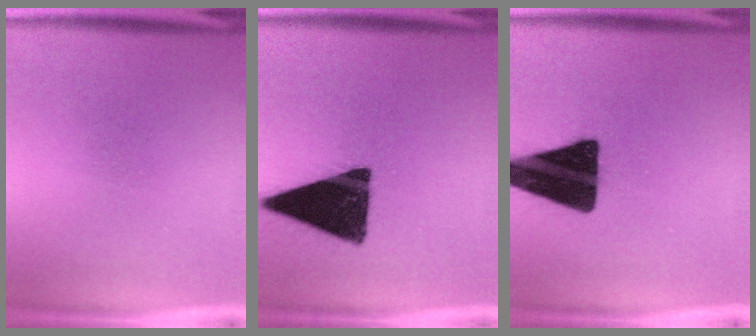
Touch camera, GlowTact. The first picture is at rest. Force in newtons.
{"total": 17.1}
{"total": 19.6}